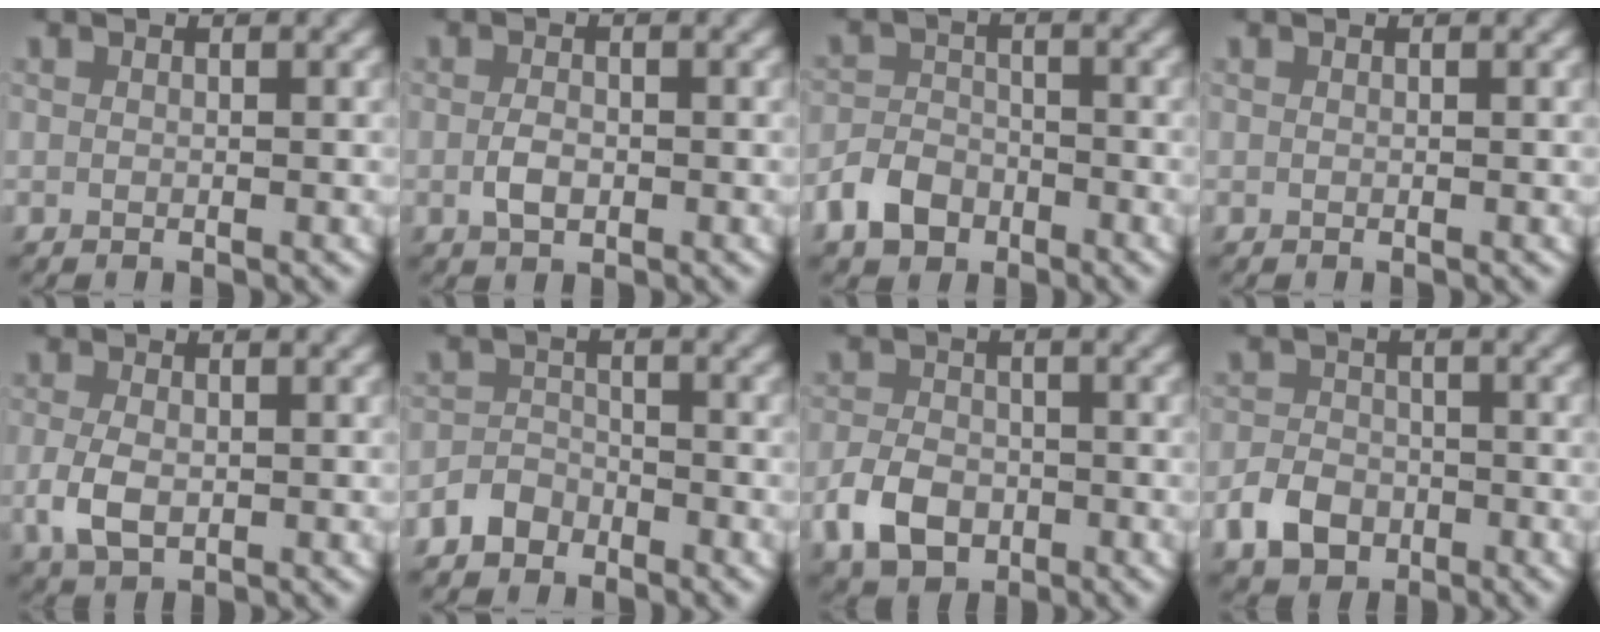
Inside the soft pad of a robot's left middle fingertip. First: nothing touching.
{"total": 1.8, "force": [-0.5, 1.1, 1.3], "torque": [-0.031, -0.006, -0.005]}
{"total": 4.2, "force": [-2.6, 3.0, 1.2], "torque": [-0.023, -0.003, -0.051]}
{"total": 0.0}
{"total": 3.4, "force": [-0.7, 2.2, 2.5], "torque": [-0.063, -0.010, -0.004]}
{"total": 3.6, "force": [-2.7, 2.4, 0.4], "torque": [-0.014, -0.004, -0.052]}
{"total": 4.6, "force": [-2.0, 3.4, 2.4], "torque": [-0.041, -0.007, -0.036]}
{"total": 4.0, "force": [-2.1, 3.1, 1.5], "torque": [-0.021, -0.005, -0.041]}